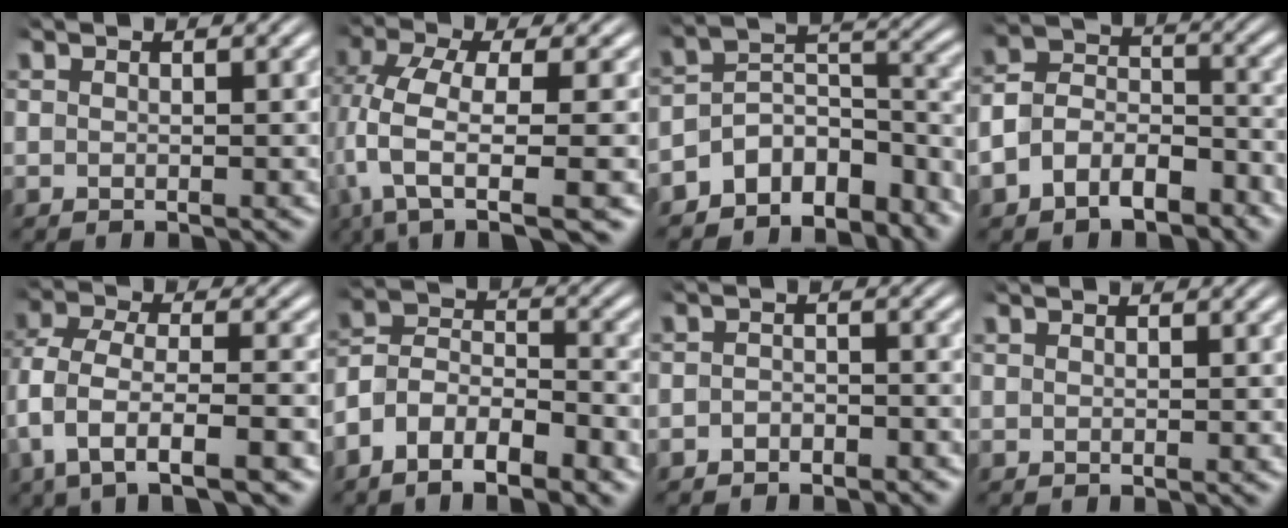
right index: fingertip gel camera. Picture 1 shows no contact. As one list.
[{"total": 9.1, "force": [-3.9, 4.3, 7.0], "torque": [-0.174, -0.047, -0.040]}, {"total": 9.8, "force": [-6.1, 5.9, 4.9], "torque": [-0.083, -0.032, -0.094]}, {"total": 7.8, "force": [-3.6, 6.1, 3.2], "torque": [-0.078, -0.023, -0.066]}, {"total": 7.9, "force": [-3.0, 4.6, 5.7], "torque": [-0.136, -0.039, -0.035]}, {"total": 9.4, "force": [-3.8, 7.8, 3.6], "torque": [-0.099, -0.025, -0.082]}, {"total": 2.6, "force": [-2.5, 0.9, 0.0], "torque": [0.004, -0.008, -0.043]}, {"total": 0.0}]